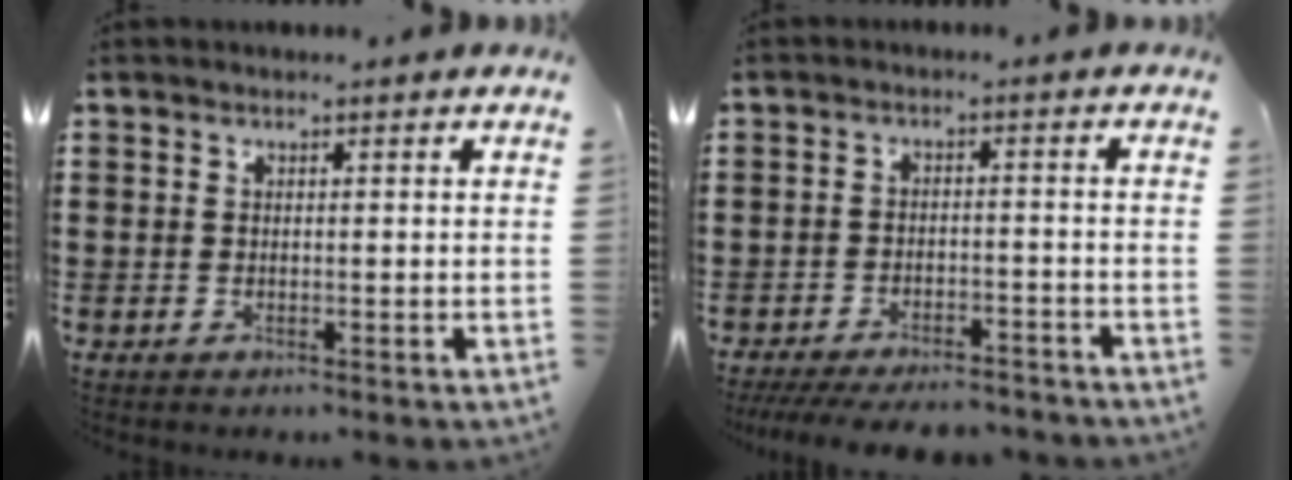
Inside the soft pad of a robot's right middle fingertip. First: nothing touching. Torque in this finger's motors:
{"motor_torque": [1.95, -0.19, 0.38, 0.15]}